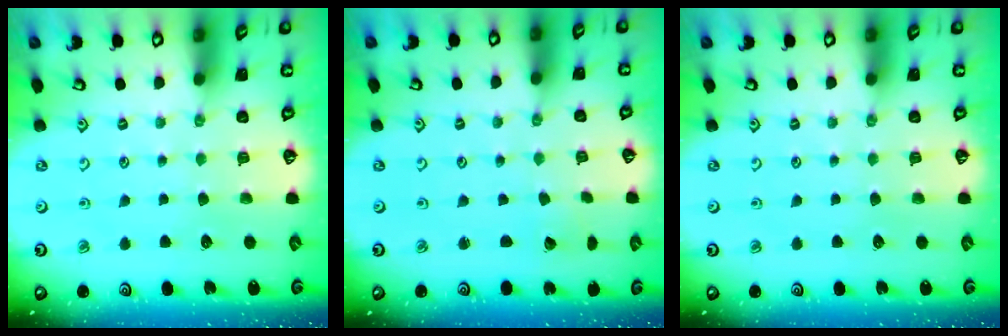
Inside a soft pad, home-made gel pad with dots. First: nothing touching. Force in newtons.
{"total": 1.0, "press": 1.0, "slide": 0.1}
{"total": 0.0}